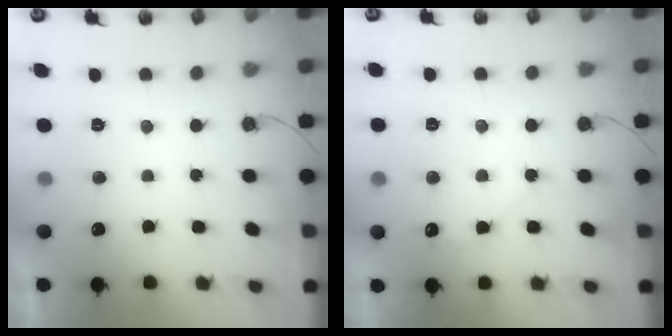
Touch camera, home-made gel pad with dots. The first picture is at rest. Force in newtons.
{"total": 7.1, "press": 7.0, "slide": 0.9}